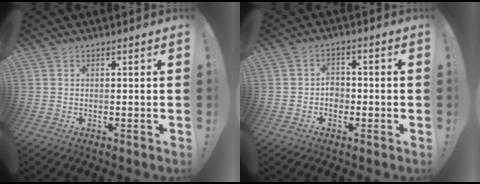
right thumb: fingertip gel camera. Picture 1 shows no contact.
{"total": 3.9, "force": [-1.3, 3.2, 1.9], "torque": [-0.027, 0.007, -0.025]}